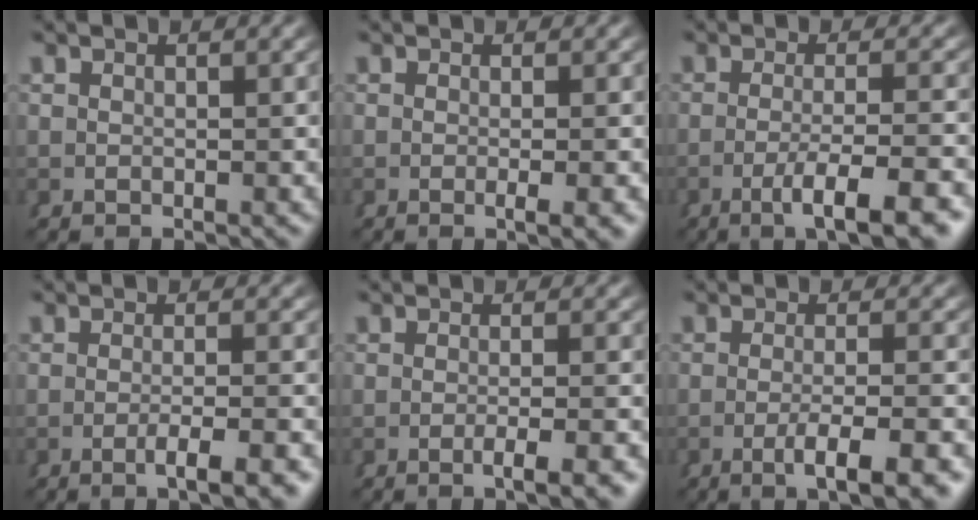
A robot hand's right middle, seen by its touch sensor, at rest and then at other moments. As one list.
[{"total": 2.0, "force": [-0.9, 0.0, 1.8], "torque": [-0.026, -0.004, -0.013]}, {"total": 6.2, "force": [-3.7, 0.5, 5.0], "torque": [-0.076, -0.018, -0.049]}, {"total": 3.7, "force": [-2.3, 0.1, 2.9], "torque": [-0.047, -0.008, -0.034]}, {"total": 3.0, "force": [-1.9, -0.1, 2.3], "torque": [-0.036, -0.003, -0.030]}, {"total": 5.1, "force": [-3.0, 0.4, 4.2], "torque": [-0.064, -0.015, -0.040]}]